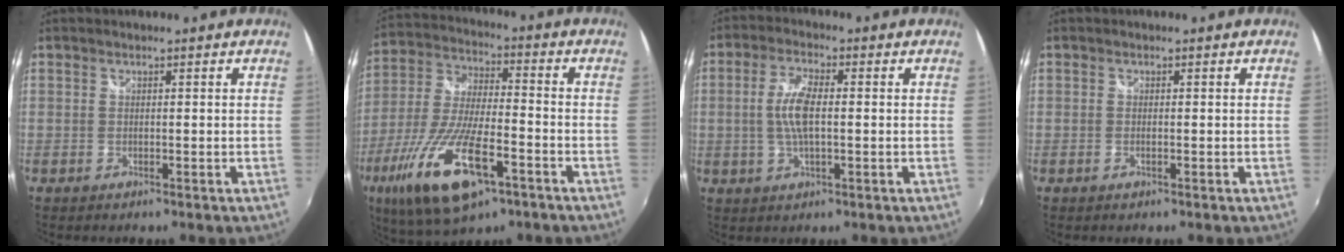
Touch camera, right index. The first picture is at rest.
{"total": 20.3, "force": [-10.1, 6.9, 16.2], "torque": [-0.339, -0.048, -0.185]}
{"total": 6.9, "force": [-0.1, 2.5, 6.4], "torque": [-0.130, 0.004, 0.000]}
{"total": 0.7, "force": [-0.2, 0.1, 0.6], "torque": [-0.013, 0.000, -0.005]}